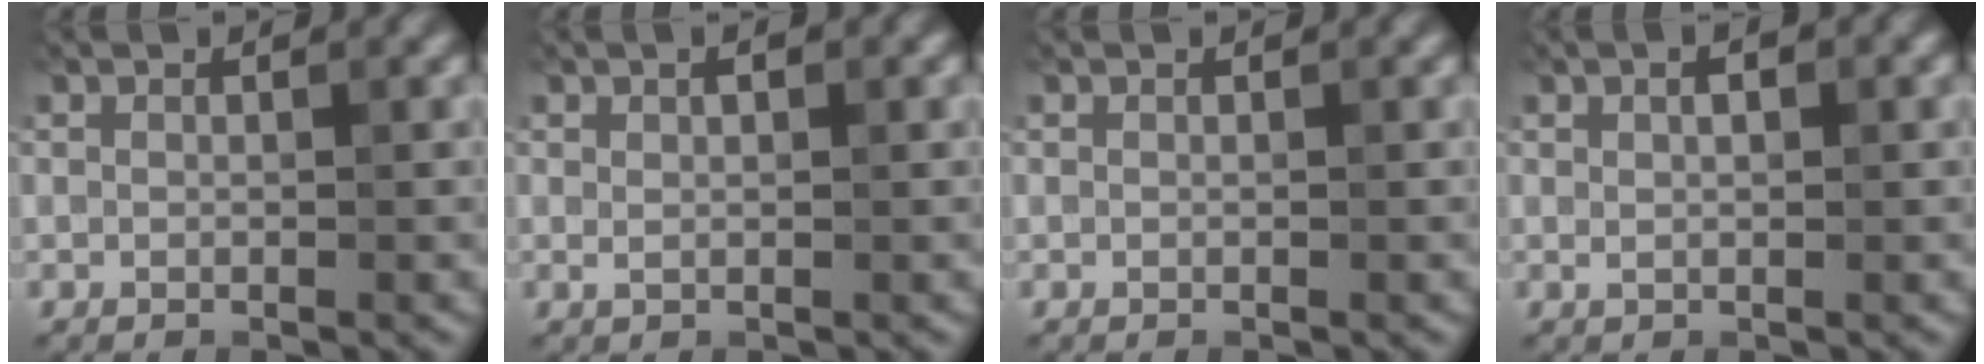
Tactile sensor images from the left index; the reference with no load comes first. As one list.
[{"total": 0.9, "force": [0.2, 0.2, 0.8], "torque": [-0.014, -0.003, 0.011]}, {"total": 0.0}, {"total": 2.2, "force": [0.8, 1.0, 1.7], "torque": [-0.018, 0.011, -0.001]}]